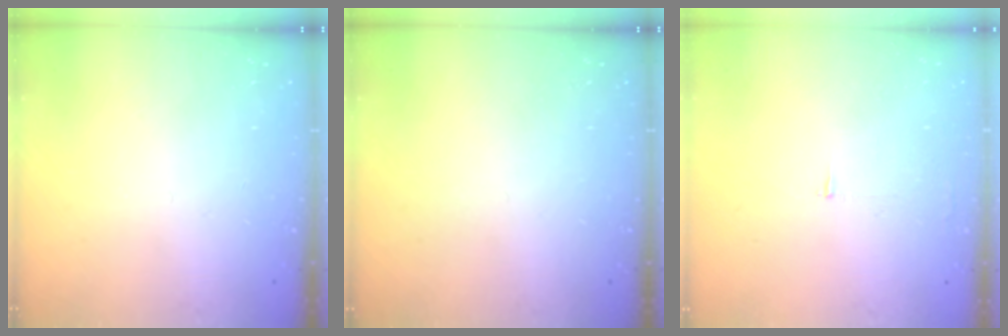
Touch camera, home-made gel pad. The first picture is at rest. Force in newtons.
{"total": 0.0}
{"total": 2.5, "press": 2.5, "slide": 0.2}